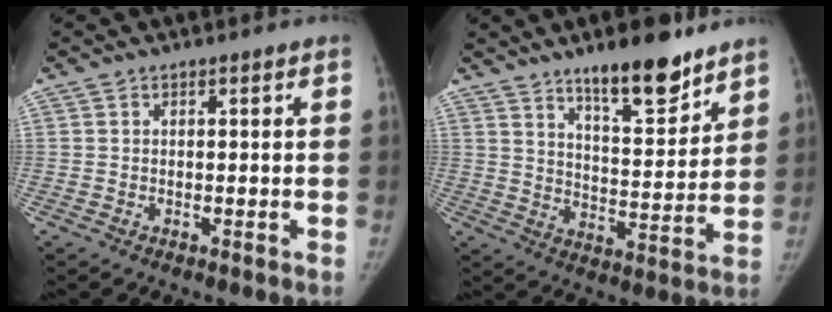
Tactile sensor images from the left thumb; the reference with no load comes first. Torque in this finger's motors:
{"motor_torque": [0.63, -0.40, 1.06, -0.99, 0.06]}